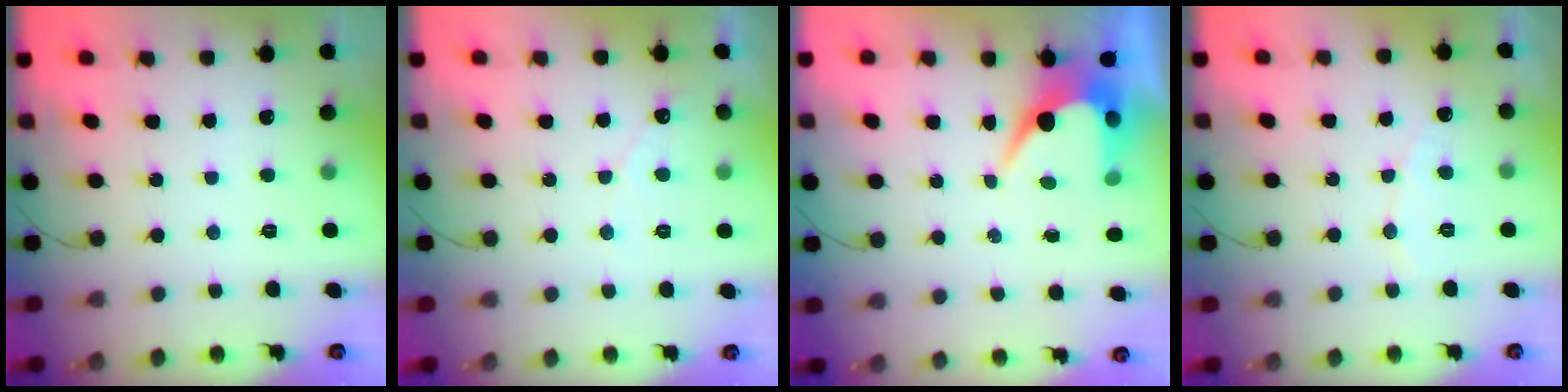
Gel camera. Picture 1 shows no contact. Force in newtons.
{"total": 3.3, "press": 3.3, "slide": 0.2}
{"total": 6.7, "press": 6.7, "slide": 0.3}
{"total": 4.4, "press": 4.3, "slide": 0.4}